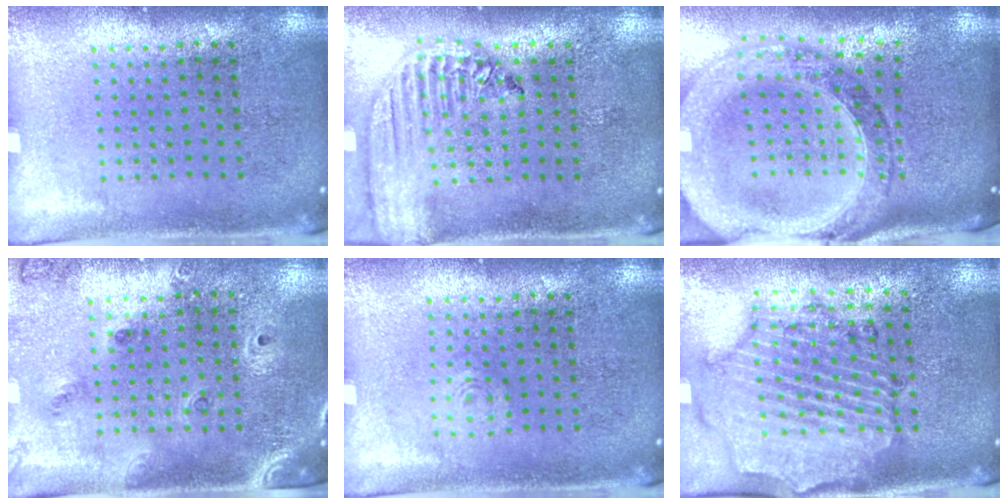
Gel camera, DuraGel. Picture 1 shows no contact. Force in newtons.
{"total": 2.2, "press": 1.9, "slide": 1.1}
{"total": 2.8, "press": 2.4, "slide": 1.4}
{"total": 1.5, "press": 1.4, "slide": 0.7}
{"total": 0.7, "press": 0.6, "slide": 0.2}
{"total": 1.6, "press": 1.6, "slide": 0.3}